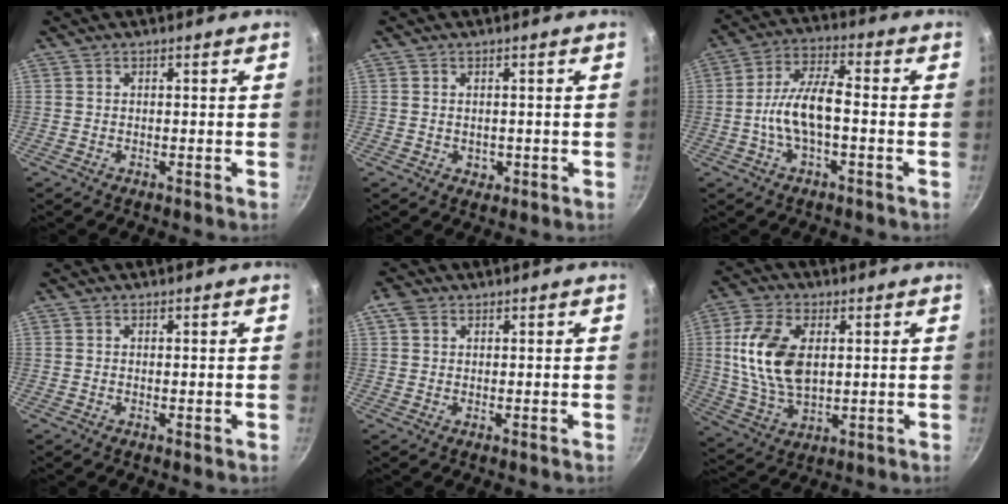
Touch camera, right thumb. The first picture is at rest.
{"total": 1.7, "force": [-0.2, 1.4, 0.9], "torque": [-0.008, -0.001, 0.000]}
{"total": 9.8, "force": [-1.8, 3.9, 8.8], "torque": [-0.158, 0.034, -0.044]}
{"total": 0.0}
{"total": 2.7, "force": [1.2, 1.9, 1.5], "torque": [-0.027, 0.003, 0.020]}
{"total": 14.4, "force": [2.3, 8.5, 11.4], "torque": [-0.209, -0.008, 0.047]}